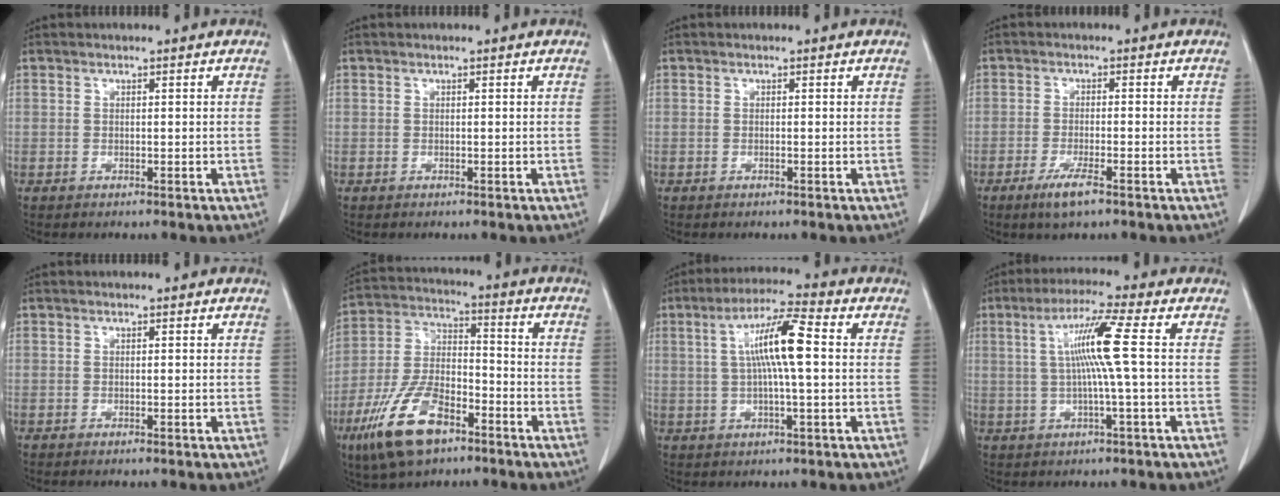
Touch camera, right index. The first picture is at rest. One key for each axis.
{"total": 0.0}
{"total": 0.0}
{"total": 4.2, "fx": -2.6, "fy": 0.3, "fz": 3.3, "tx": -0.067, "ty": -0.009, "tz": -0.047}
{"total": 0.0}
{"total": 14.0, "fx": -8.0, "fy": 5.8, "fz": 9.9, "tx": -0.214, "ty": -0.004, "tz": -0.146}
{"total": 9.3, "fx": 1.2, "fy": 0.6, "fz": 9.2, "tx": -0.173, "ty": 0.013, "tz": 0.017}
{"total": 8.1, "fx": 0.9, "fy": -1.4, "fz": 7.9, "tx": -0.150, "ty": 0.011, "tz": 0.022}